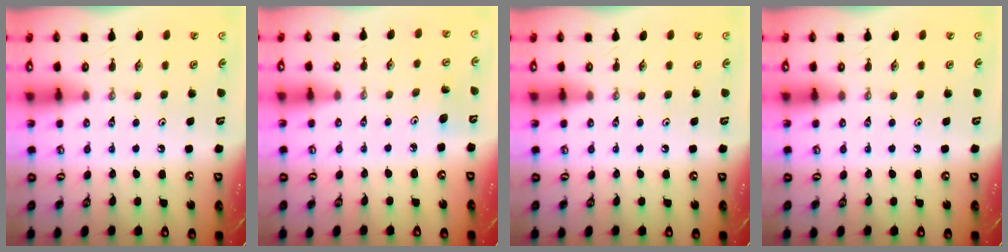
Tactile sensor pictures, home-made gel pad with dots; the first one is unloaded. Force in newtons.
{"total": 4.7, "press": 4.6, "slide": 0.5}
{"total": 0.0}
{"total": 0.0}